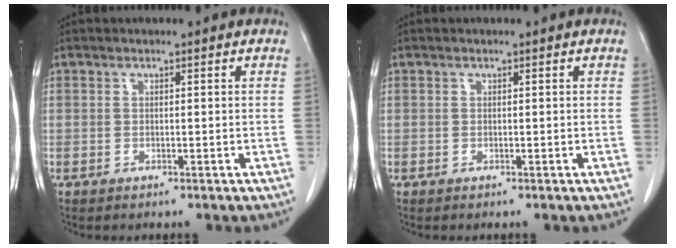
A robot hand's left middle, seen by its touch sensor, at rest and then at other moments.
{"total": 0.0}